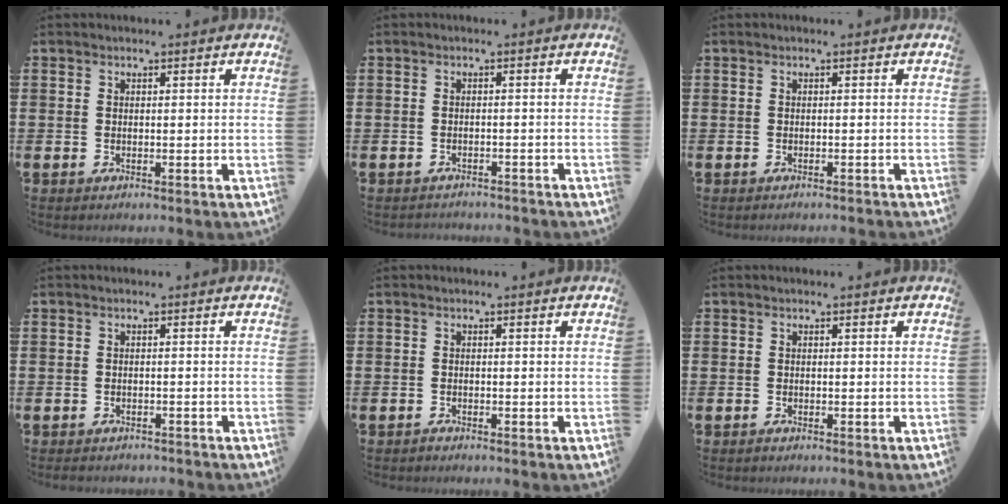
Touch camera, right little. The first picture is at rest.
{"total": 0.9, "force": [-0.9, 0.0, -0.1], "torque": [-0.001, 0.002, -0.019]}
{"total": 0.0}
{"total": 0.8, "force": [-0.8, 0.1, 0.0], "torque": [-0.003, 0.000, -0.018]}
{"total": 0.0}
{"total": 0.0}